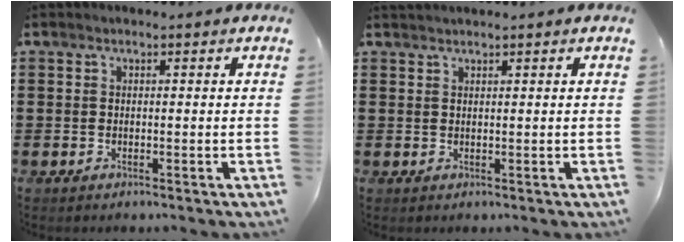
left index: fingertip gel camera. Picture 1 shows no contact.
{"total": 0.8, "force": [0.8, -0.1, 0.3], "torque": [-0.006, -0.002, 0.016]}